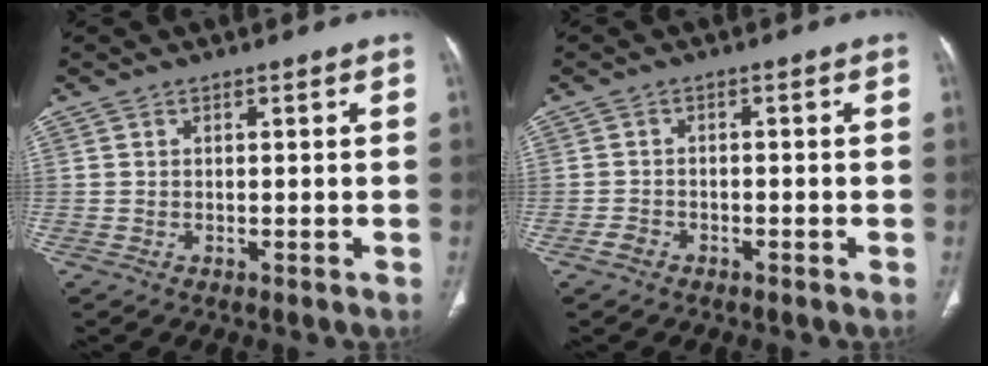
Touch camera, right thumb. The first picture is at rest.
{"total": 1.9, "force": [-1.3, 1.2, 0.7], "torque": [-0.019, 0.009, -0.024]}